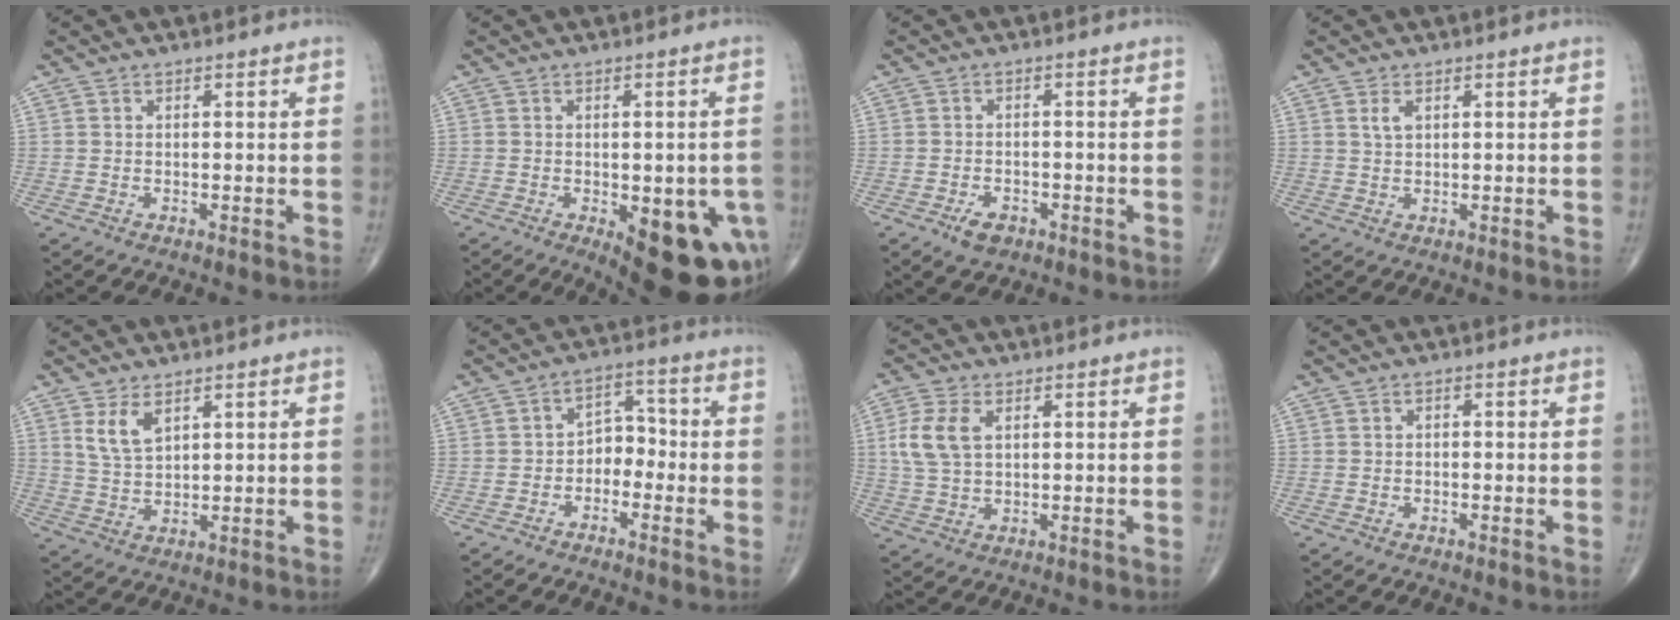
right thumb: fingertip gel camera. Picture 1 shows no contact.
{"total": 17.6, "force": [-6.4, 7.6, 14.5], "torque": [-0.125, -0.002, -0.062]}
{"total": 3.7, "force": [-2.1, 2.2, 2.1], "torque": [-0.031, 0.005, -0.032]}
{"total": 2.1, "force": [0.9, 1.1, 1.6], "torque": [-0.031, 0.002, 0.021]}
{"total": 5.3, "force": [2.7, 2.7, 3.6], "torque": [-0.064, -0.016, 0.060]}
{"total": 5.3, "force": [-2.0, 3.9, 3.0], "torque": [-0.020, 0.034, -0.048]}
{"total": 7.4, "force": [1.8, 4.4, 5.6], "torque": [-0.124, 0.003, 0.039]}
{"total": 0.7, "force": [-0.1, 0.5, 0.4], "torque": [-0.003, 0.003, -0.005]}